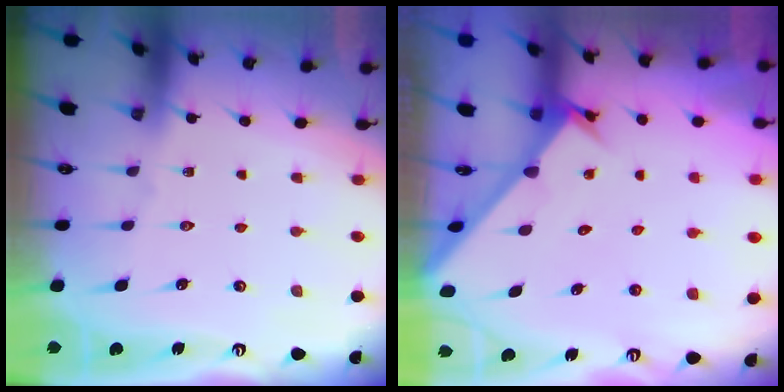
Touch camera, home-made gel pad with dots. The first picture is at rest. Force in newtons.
{"total": 2.6, "press": 2.6, "slide": 0.3}